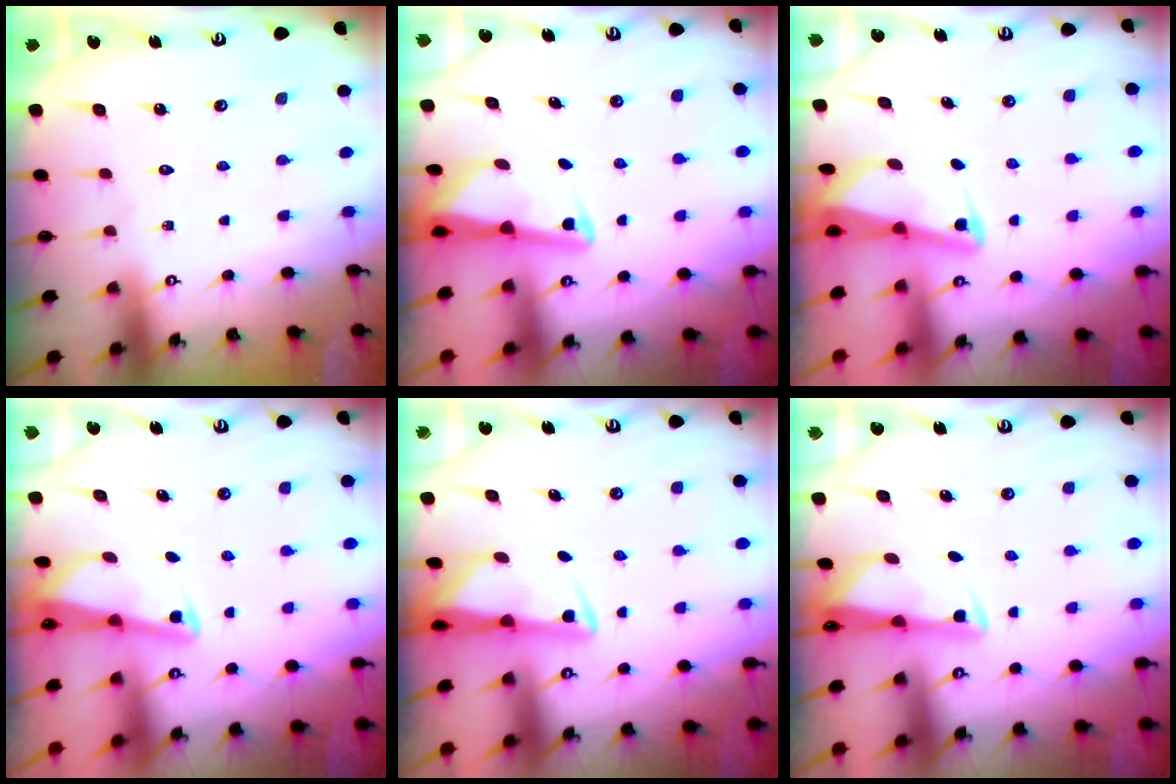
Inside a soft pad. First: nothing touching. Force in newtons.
{"total": 2.9, "press": 2.9, "slide": 0.2}
{"total": 2.7, "press": 2.7, "slide": 0.6}
{"total": 2.1, "press": 2.1, "slide": 0.3}
{"total": 3.1, "press": 3.1, "slide": 0.5}
{"total": 2.9, "press": 2.9, "slide": 0.5}